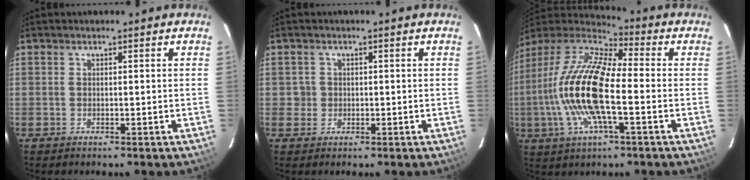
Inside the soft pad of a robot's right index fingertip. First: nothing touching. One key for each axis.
{"total": 2.1, "fx": -0.1, "fy": 2.1, "fz": 0.0, "tx": 0.003, "ty": 0.007, "tz": 0.000}
{"total": 19.0, "fx": -2.9, "fy": 6.1, "fz": 17.8, "tx": -0.352, "ty": -0.002, "tz": -0.069}